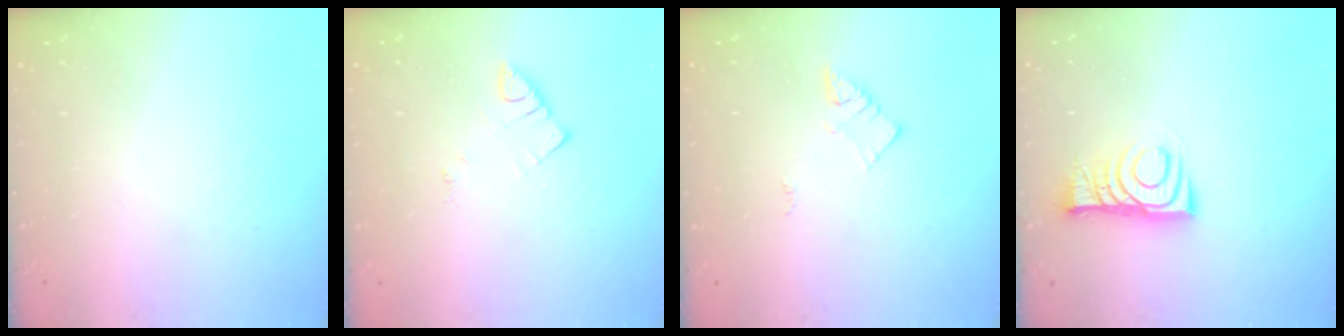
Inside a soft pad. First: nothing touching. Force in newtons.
{"total": 2.7, "press": 2.7, "slide": 0.2}
{"total": 2.9, "press": 2.9, "slide": 0.2}
{"total": 9.5, "press": 9.5, "slide": 0.3}